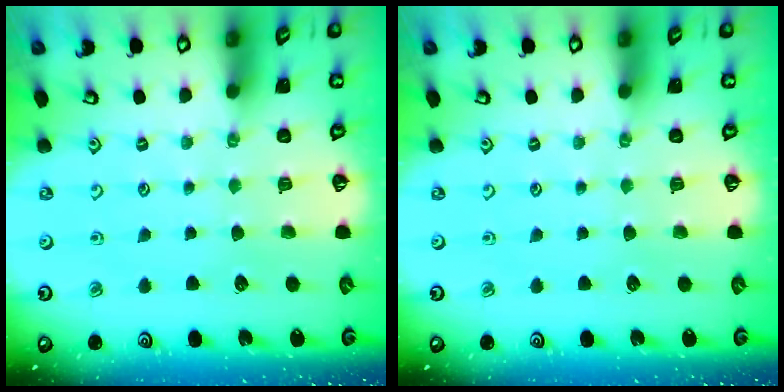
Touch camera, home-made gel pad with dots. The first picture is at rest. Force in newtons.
{"total": 0.0}